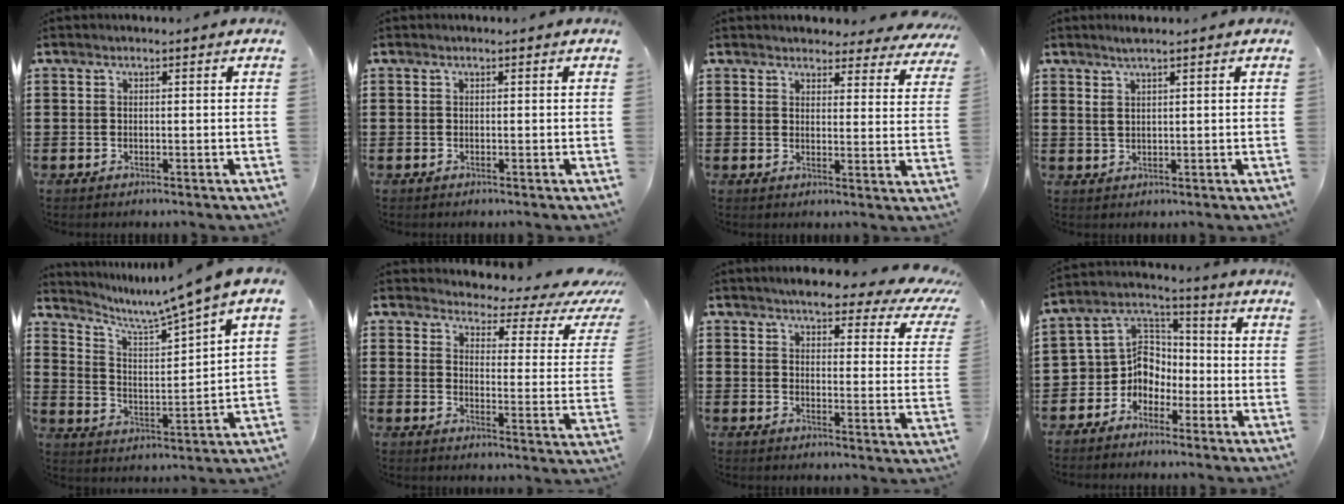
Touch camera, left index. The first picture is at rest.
{"total": 0.0}
{"total": 4.0, "force": [3.9, 0.7, 0.6], "torque": [-0.019, -0.016, 0.069]}
{"total": 2.2, "force": [1.5, 0.4, 1.6], "torque": [-0.034, 0.003, 0.026]}
{"total": 6.1, "force": [5.2, -1.3, 2.9], "torque": [-0.080, -0.046, 0.077]}
{"total": 3.6, "force": [3.1, 0.9, 1.6], "torque": [-0.038, -0.030, 0.043]}
{"total": 5.2, "force": [4.5, 1.1, 2.3], "torque": [-0.057, -0.025, 0.075]}
{"total": 7.2, "force": [-3.3, 6.2, 1.3], "torque": [-0.064, 0.003, -0.071]}